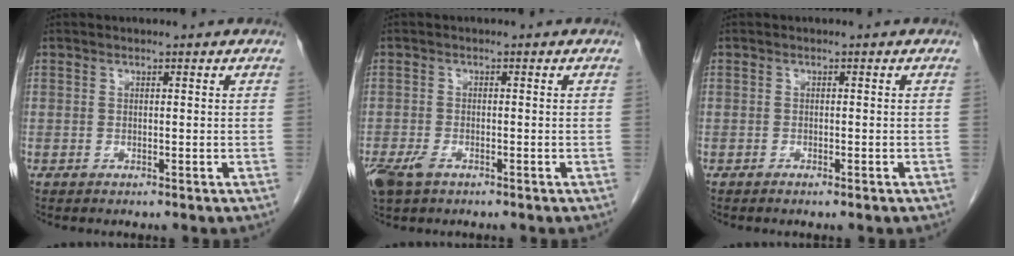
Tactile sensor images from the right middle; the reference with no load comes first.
{"total": 4.4, "force": [-2.7, 2.1, 2.8], "torque": [-0.062, -0.008, -0.048]}
{"total": 1.3, "force": [-0.9, 0.2, 0.8], "torque": [-0.015, -0.001, -0.010]}